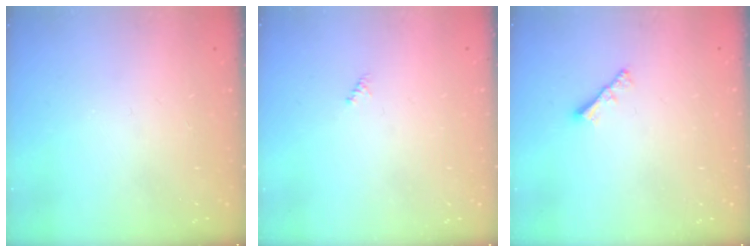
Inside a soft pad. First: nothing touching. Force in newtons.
{"total": 0.0}
{"total": 2.2, "press": 2.1, "slide": 0.6}